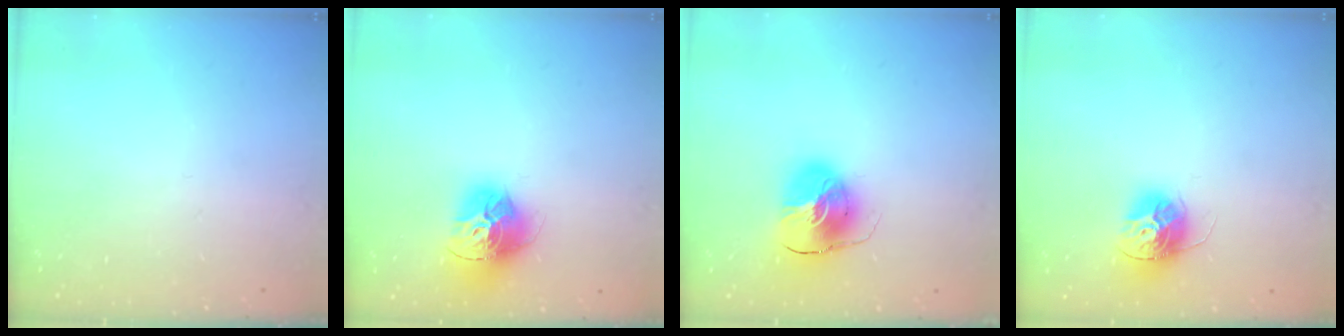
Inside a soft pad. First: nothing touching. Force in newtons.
{"total": 15.7, "press": 15.6, "slide": 1.7}
{"total": 10.6, "press": 10.5, "slide": 1.7}
{"total": 12.2, "press": 12.2, "slide": 0.4}